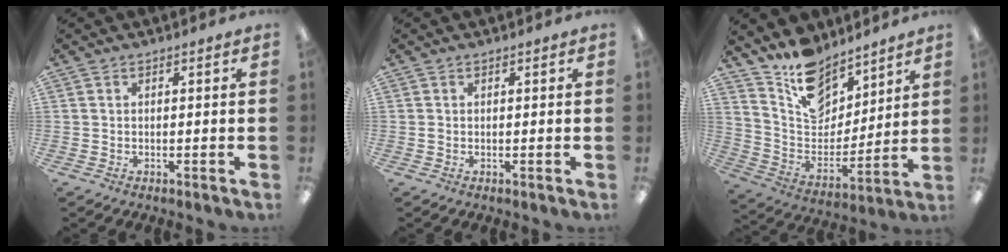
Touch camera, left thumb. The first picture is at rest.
{"total": 0.6, "force": [0.1, 0.5, 0.2], "torque": [-0.003, 0.005, 0.001]}
{"total": 15.5, "force": [12.1, 8.5, 4.7], "torque": [-0.092, -0.091, 0.228]}